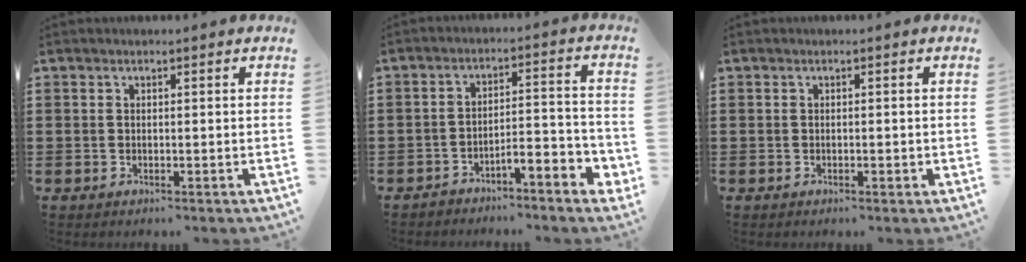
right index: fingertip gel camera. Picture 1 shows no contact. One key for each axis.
{"total": 3.9, "fx": -3.7, "fy": 0.3, "fz": 1.4, "tx": -0.029, "ty": -0.006, "tz": -0.077}
{"total": 0.6, "fx": -0.2, "fy": 0.2, "fz": 0.5, "tx": -0.011, "ty": -0.002, "tz": -0.003}